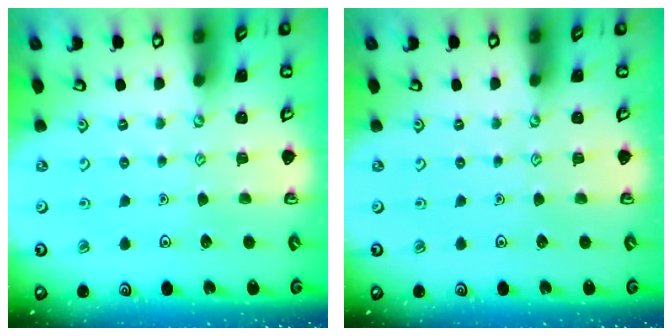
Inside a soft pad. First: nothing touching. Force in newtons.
{"total": 0.0}